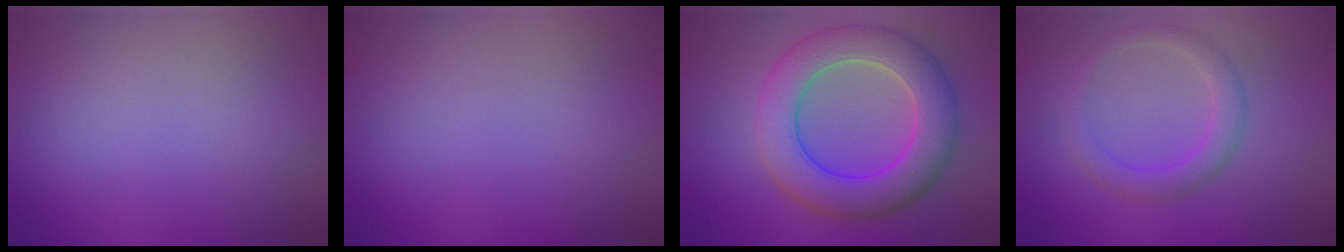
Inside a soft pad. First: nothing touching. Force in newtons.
{"total": 0.0}
{"total": 8.0, "press": 8.0, "slide": 0.4}
{"total": 2.7, "press": 2.7, "slide": 0.1}